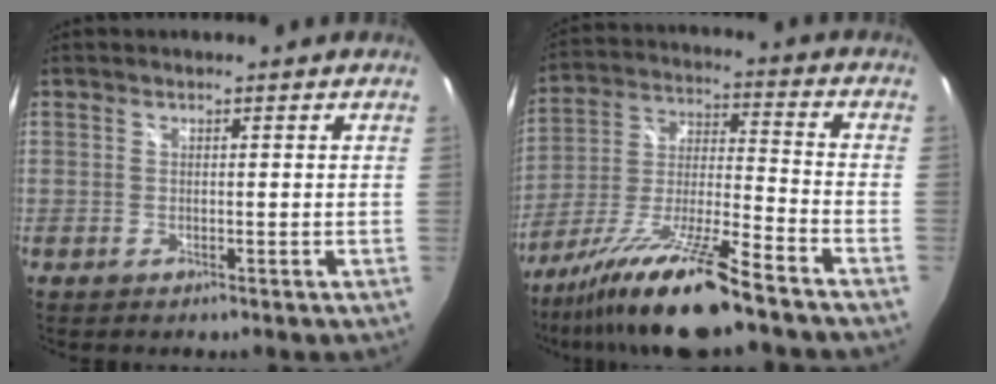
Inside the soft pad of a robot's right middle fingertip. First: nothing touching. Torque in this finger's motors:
{"motor_torque": [1.11, -1.02, 0.43, 0.21]}